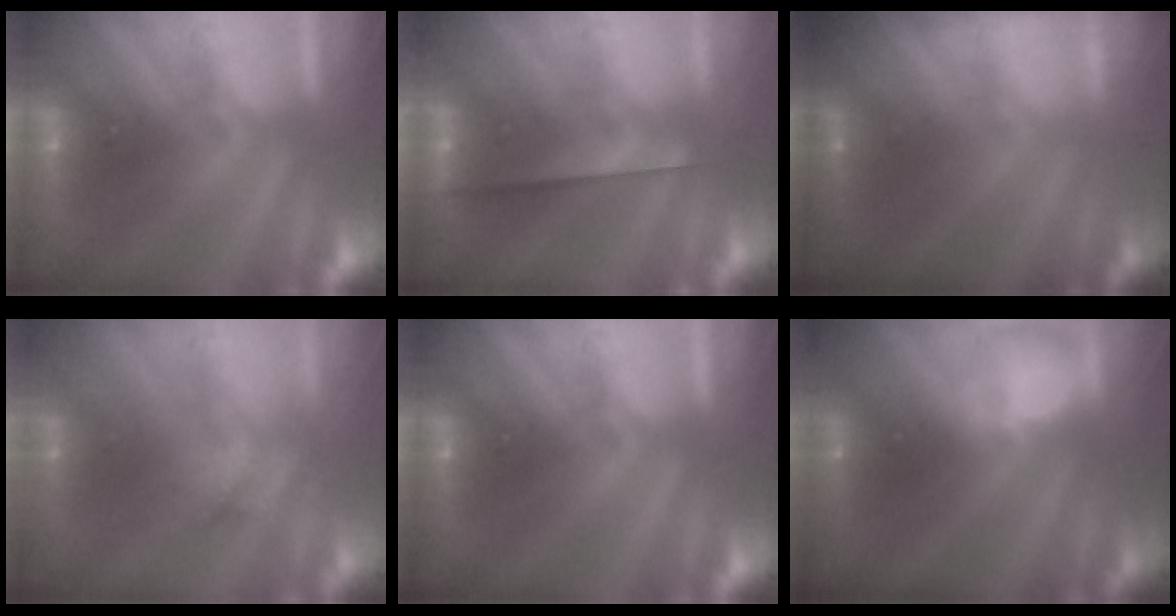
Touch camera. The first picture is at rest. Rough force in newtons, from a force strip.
{"total": 2.3}
{"total": 1.8}
{"total": 2.8}
{"total": 0.0}
{"total": 2.4}